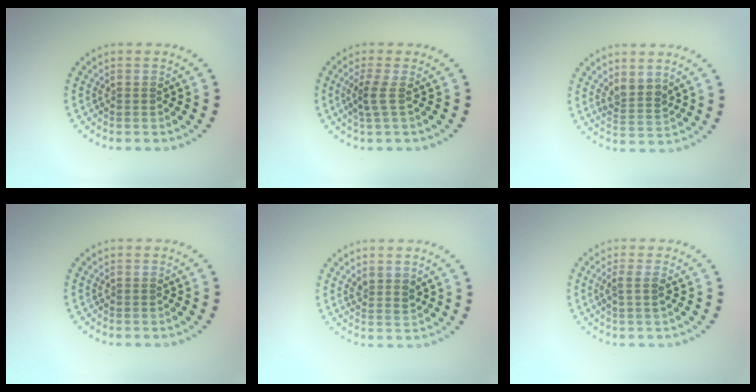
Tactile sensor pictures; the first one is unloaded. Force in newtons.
{"total": 1.7, "press": 1.2, "slide": 1.3}
{"total": 2.2, "press": 1.9, "slide": 1.2}
{"total": 0.0}
{"total": 1.6, "press": 1.3, "slide": 0.8}
{"total": 1.5, "press": 1.2, "slide": 0.8}